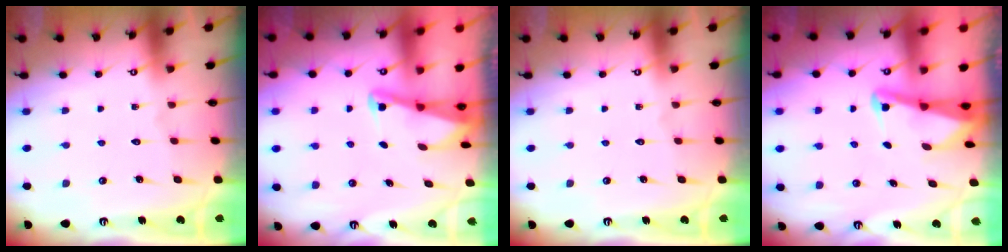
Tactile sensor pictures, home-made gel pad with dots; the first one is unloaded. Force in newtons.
{"total": 2.0, "press": 2.0, "slide": 0.3}
{"total": 0.0}
{"total": 2.6, "press": 2.5, "slide": 0.6}